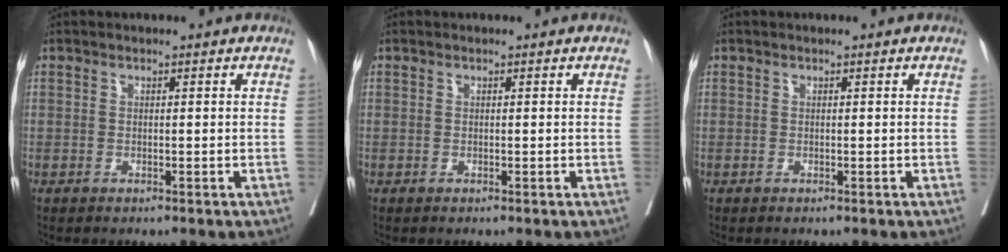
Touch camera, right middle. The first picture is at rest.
{"total": 0.0}
{"total": 0.0}